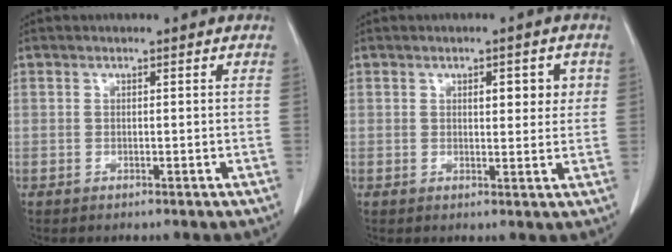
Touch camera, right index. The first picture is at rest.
{"total": 4.3, "force": [1.4, 1.8, 3.7], "torque": [-0.045, 0.005, 0.017]}